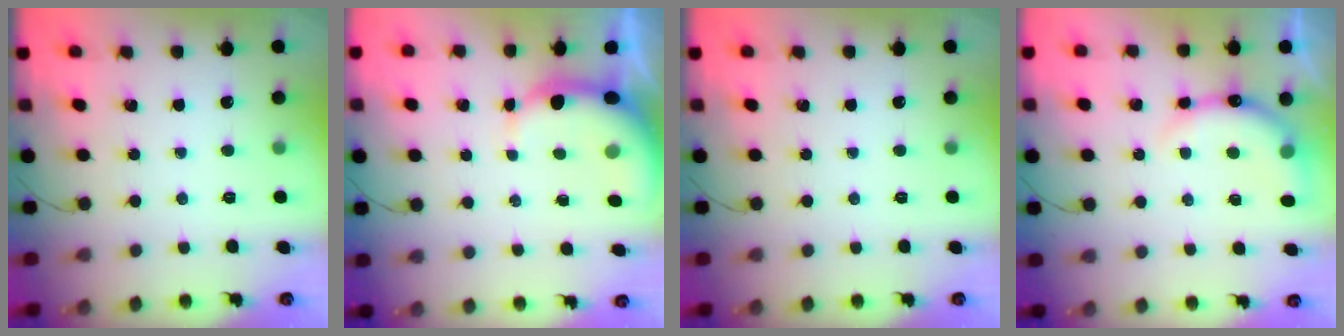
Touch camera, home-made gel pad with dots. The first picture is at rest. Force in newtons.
{"total": 4.8, "press": 4.7, "slide": 1.1}
{"total": 0.0}
{"total": 9.6, "press": 9.6, "slide": 0.3}